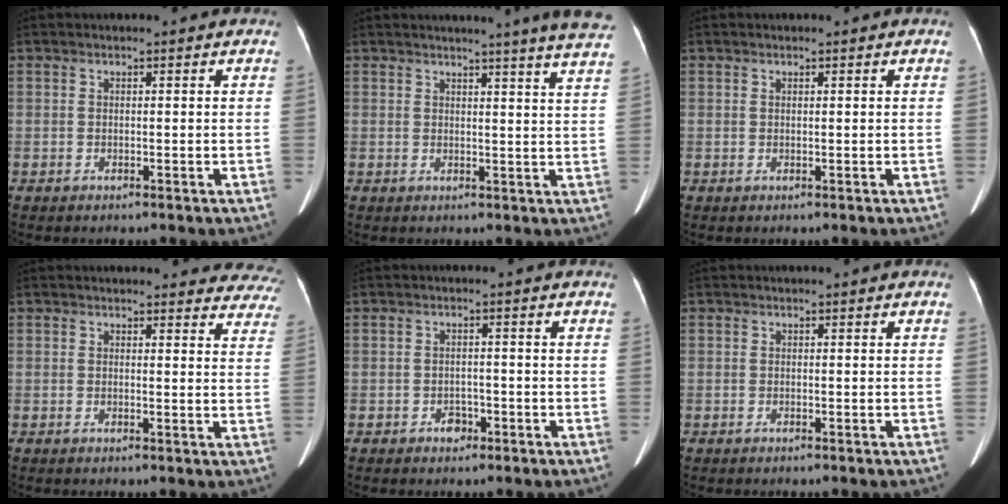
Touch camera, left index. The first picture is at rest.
{"total": 11.3, "force": [10.0, -1.1, 5.1], "torque": [-0.060, -0.041, 0.090]}
{"total": 0.0}
{"total": 16.4, "force": [15.6, 4.1, 2.8], "torque": [0.011, -0.061, 0.138]}
{"total": 2.0, "force": [-1.3, 1.4, 0.6], "torque": [-0.005, -0.003, -0.018]}
{"total": 0.0}